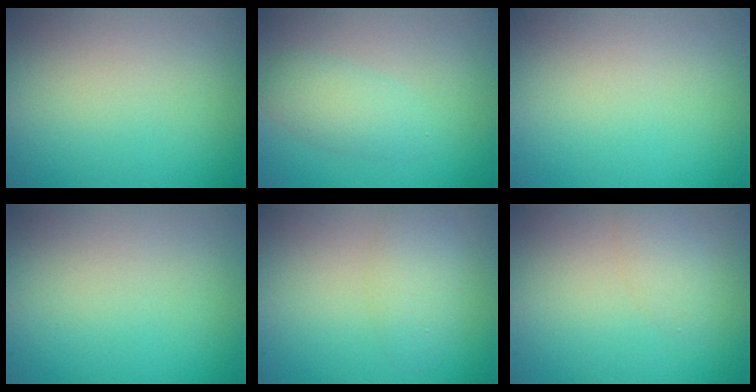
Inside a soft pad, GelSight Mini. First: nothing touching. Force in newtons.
{"total": 2.5, "press": 2.5, "slide": 0.0}
{"total": 0.0}
{"total": 0.0}
{"total": 2.5, "press": 2.5, "slide": 0.1}
{"total": 1.7, "press": 1.7, "slide": 0.0}